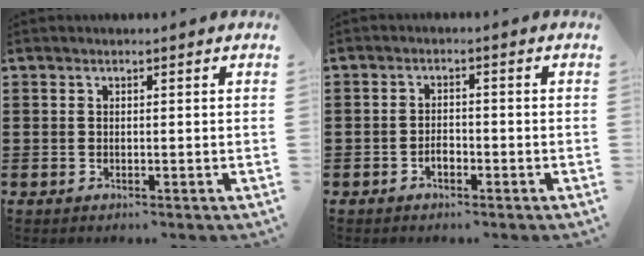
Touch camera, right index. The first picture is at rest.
{"total": 2.0, "force": [-1.0, 1.1, 1.4], "torque": [-0.028, 0.003, -0.020]}